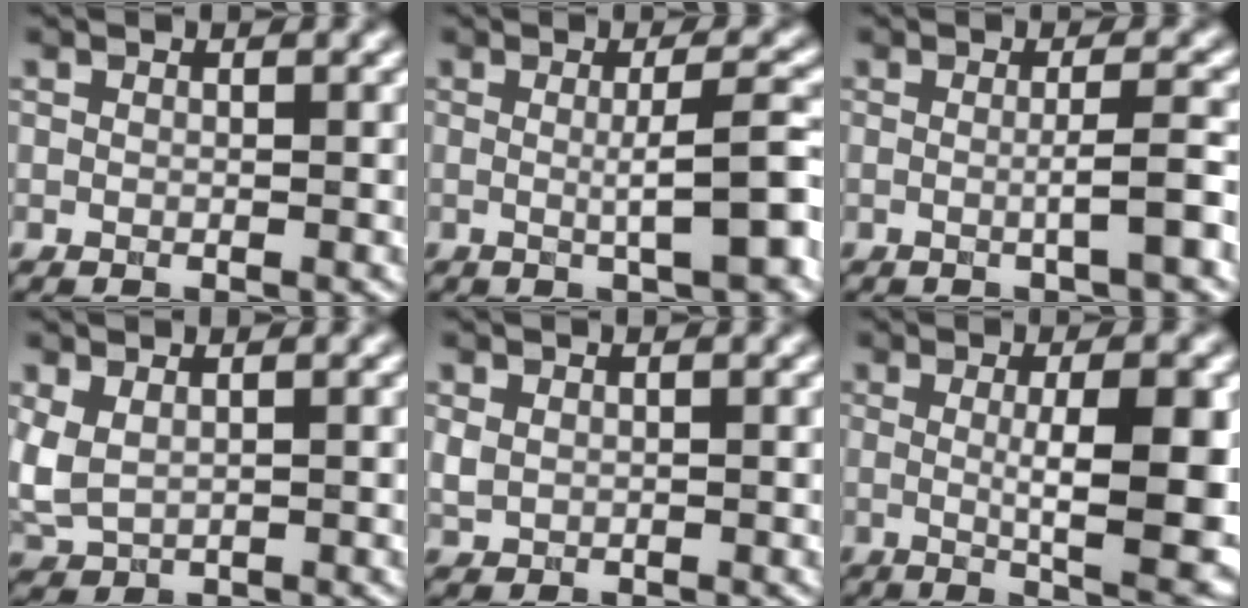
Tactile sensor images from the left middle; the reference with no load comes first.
{"total": 4.7, "force": [-0.2, 0.8, 4.6], "torque": [-0.065, 0.003, -0.005]}
{"total": 2.7, "force": [-0.4, 0.4, 2.7], "torque": [-0.039, -0.001, -0.016]}
{"total": 2.5, "force": [0.8, 1.5, 1.8], "torque": [-0.054, -0.001, 0.021]}
{"total": 1.1, "force": [0.3, 0.8, 0.6], "torque": [-0.017, -0.001, 0.010]}
{"total": 8.3, "force": [0.0, 1.7, 8.1], "torque": [-0.108, -0.007, 0.005]}